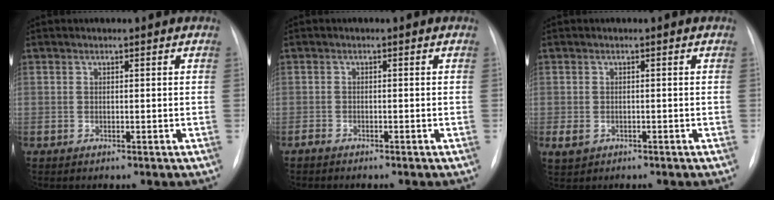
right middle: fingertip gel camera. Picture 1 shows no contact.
{"total": 1.0, "force": [-1.0, 0.2, 0.3], "torque": [-0.008, -0.001, -0.018]}
{"total": 1.9, "force": [-0.8, 1.4, 1.1], "torque": [-0.026, -0.002, -0.006]}